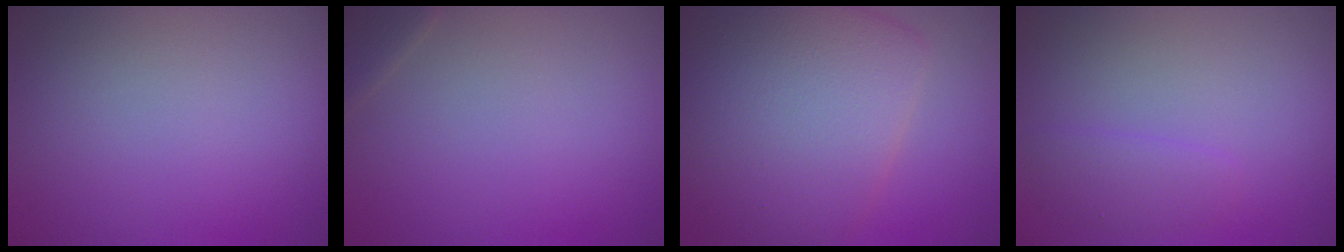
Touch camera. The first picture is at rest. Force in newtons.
{"total": 1.7, "press": 1.7, "slide": 0.1}
{"total": 10.7, "press": 10.7, "slide": 0.3}
{"total": 1.6, "press": 1.6, "slide": 0.1}